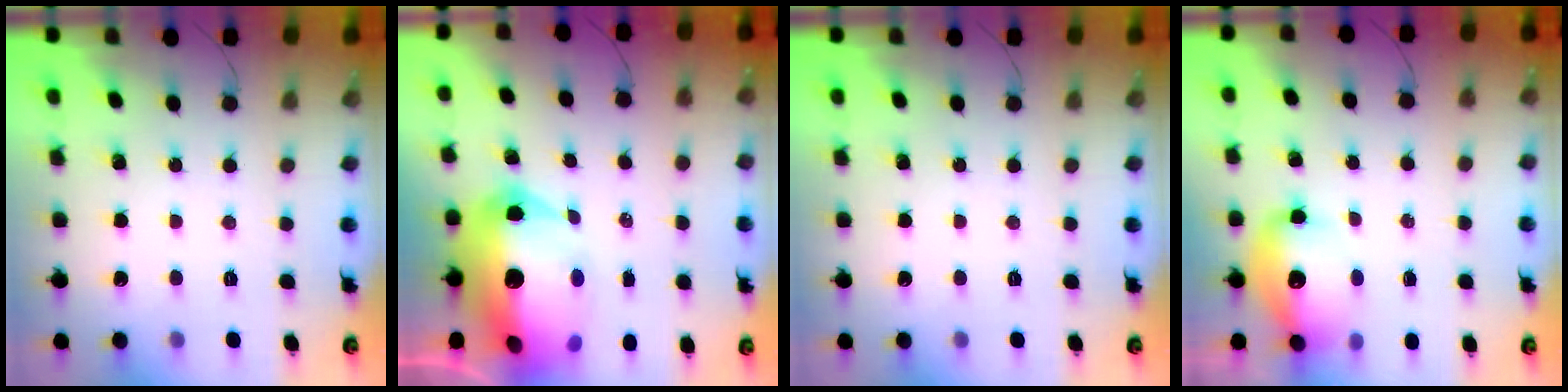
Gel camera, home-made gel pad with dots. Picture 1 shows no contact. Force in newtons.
{"total": 25.4, "press": 23.2, "slide": 10.3}
{"total": 0.0}
{"total": 12.2, "press": 11.9, "slide": 3.0}